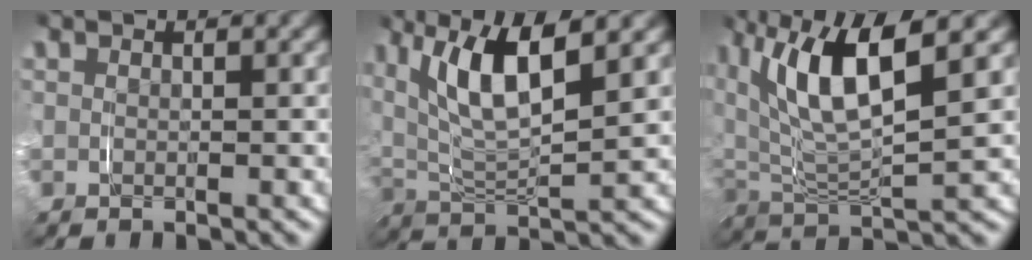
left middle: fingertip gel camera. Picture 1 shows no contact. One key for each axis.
{"total": 7.3, "fx": 2.4, "fy": 3.9, "fz": 5.6, "tx": -0.125, "ty": 0.008, "tz": 0.036}
{"total": 7.8, "fx": 2.1, "fy": 3.7, "fz": 6.5, "tx": -0.136, "ty": 0.002, "tz": 0.036}